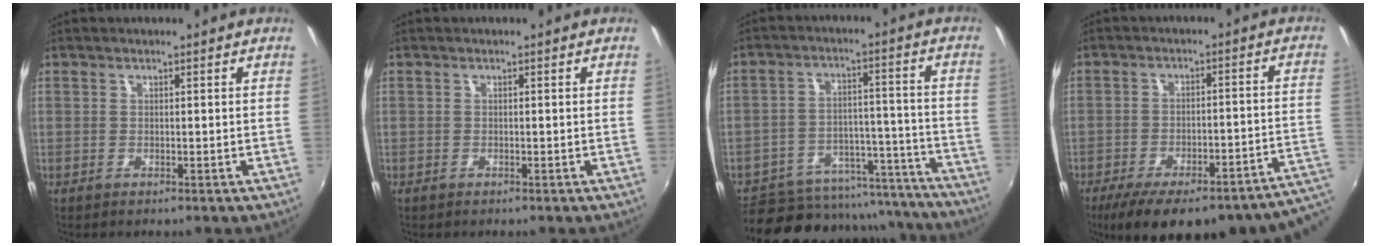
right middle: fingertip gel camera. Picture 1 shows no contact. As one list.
[{"total": 0.6, "force": [-0.5, 0.4, 0.2], "torque": [-0.005, -0.003, -0.011]}, {"total": 20.3, "force": [-17.0, 9.4, 6.0], "torque": [-0.125, 0.045, -0.209]}, {"total": 20.7, "force": [-14.4, 5.4, 13.9], "torque": [-0.180, -0.028, -0.183]}]